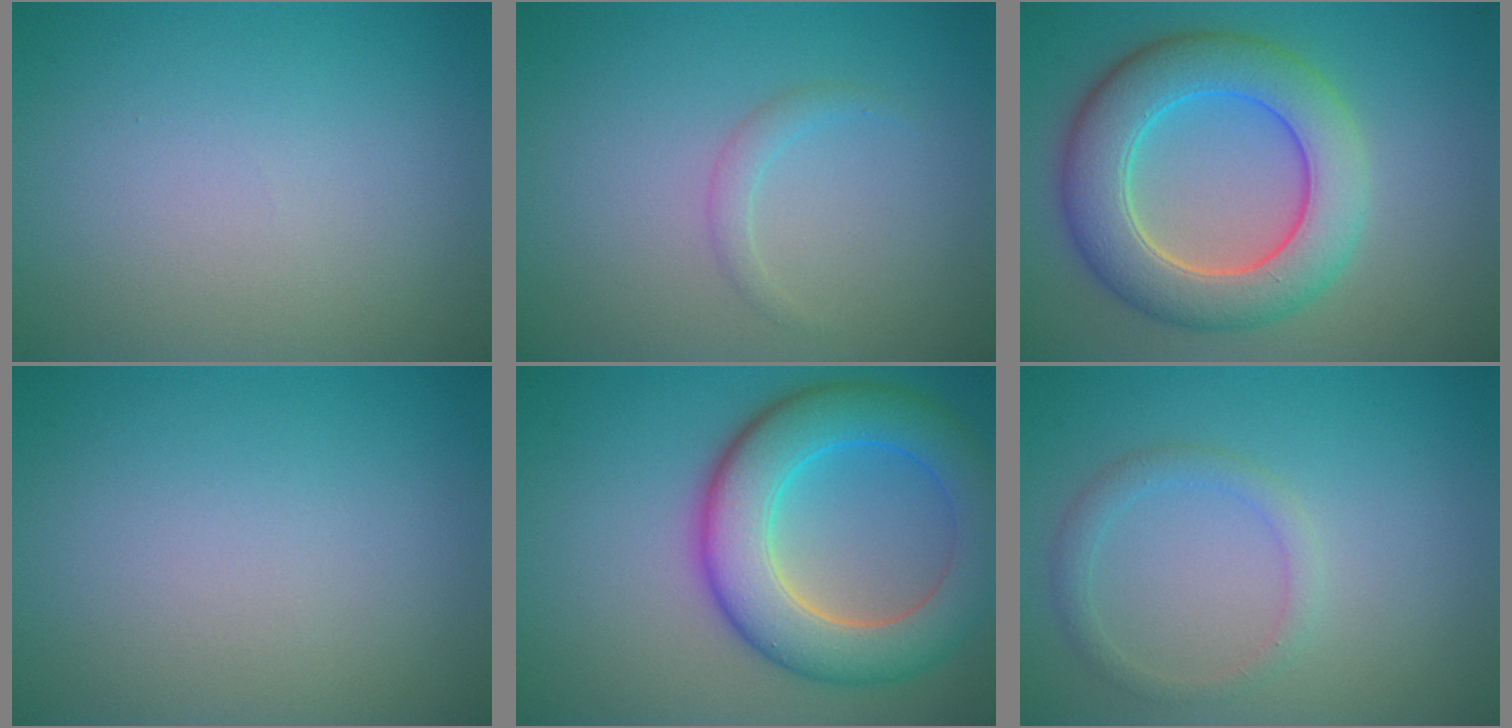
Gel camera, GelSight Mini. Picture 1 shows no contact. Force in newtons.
{"total": 1.1, "press": 1.1, "slide": 0.2}
{"total": 8.3, "press": 8.2, "slide": 0.6}
{"total": 0.0}
{"total": 8.7, "press": 8.7, "slide": 0.2}
{"total": 1.7, "press": 1.7, "slide": 0.2}